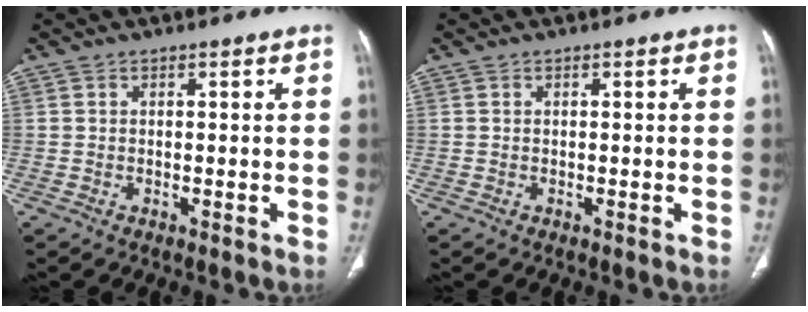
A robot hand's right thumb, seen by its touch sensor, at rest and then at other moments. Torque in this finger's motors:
{"motor_torque": [-0.05, 0.09, 0.00, -0.01, 0.01]}